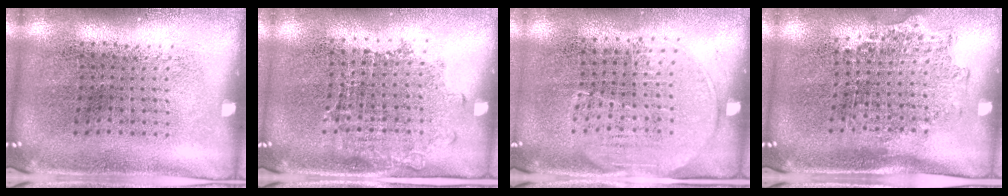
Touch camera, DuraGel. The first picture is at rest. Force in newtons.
{"total": 1.1, "press": 0.9, "slide": 0.6}
{"total": 1.5, "press": 1.2, "slide": 0.9}
{"total": 1.2, "press": 0.9, "slide": 0.8}